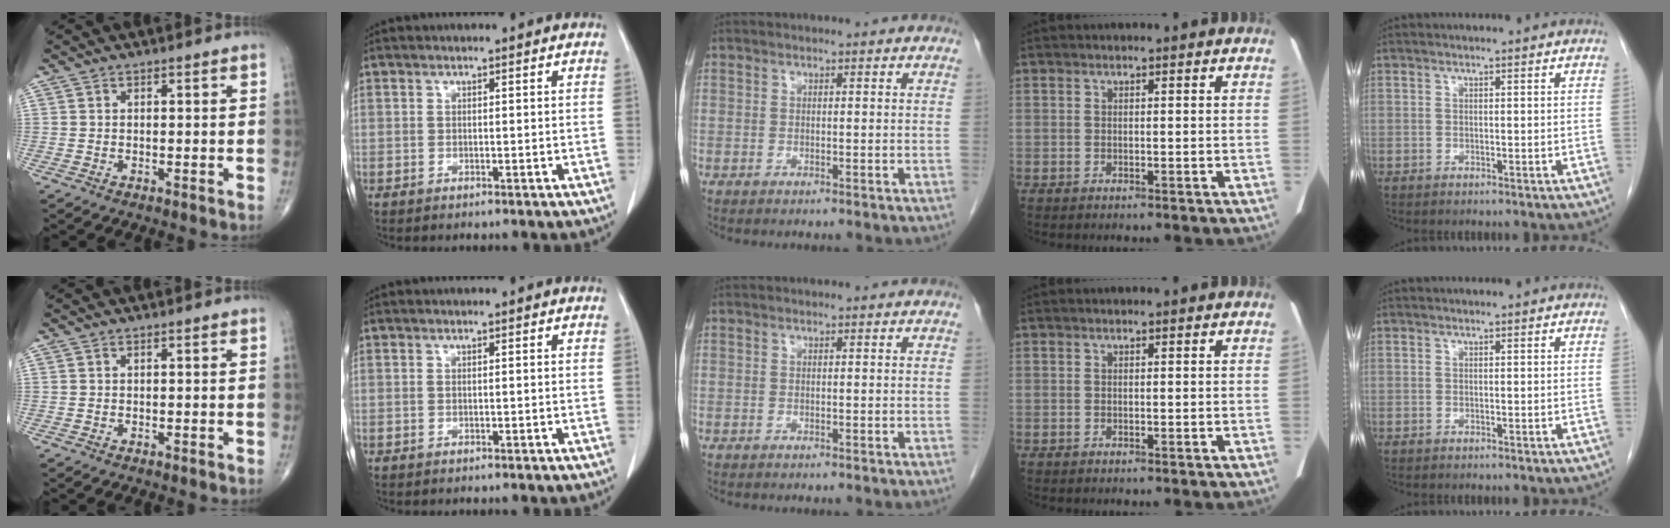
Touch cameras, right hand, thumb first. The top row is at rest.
{}